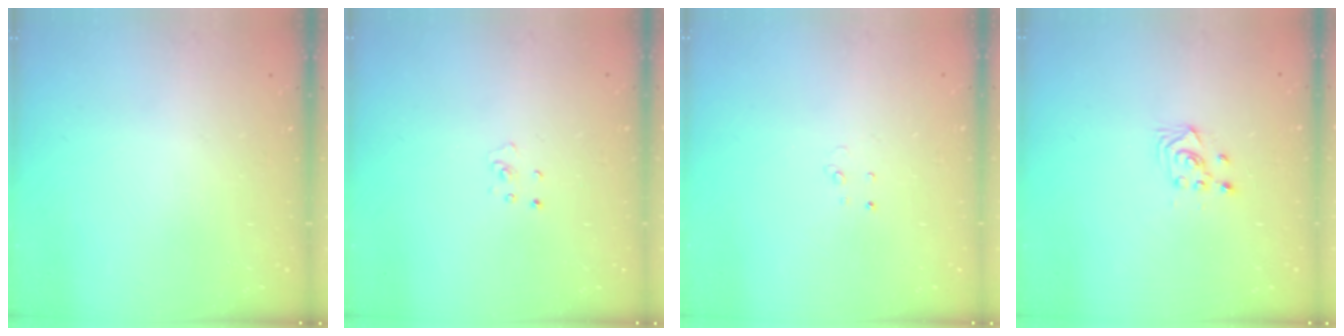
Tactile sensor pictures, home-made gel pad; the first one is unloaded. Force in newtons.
{"total": 2.3, "press": 2.3, "slide": 0.2}
{"total": 2.6, "press": 2.6, "slide": 0.2}
{"total": 2.6, "press": 2.6, "slide": 0.3}